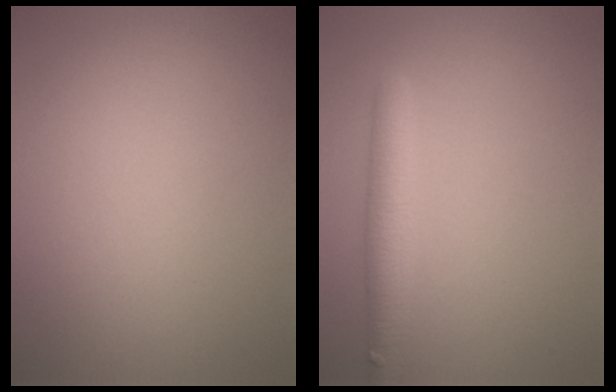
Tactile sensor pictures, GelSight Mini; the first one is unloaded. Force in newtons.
{"total": 3.3, "press": 3.3, "slide": 0.2}